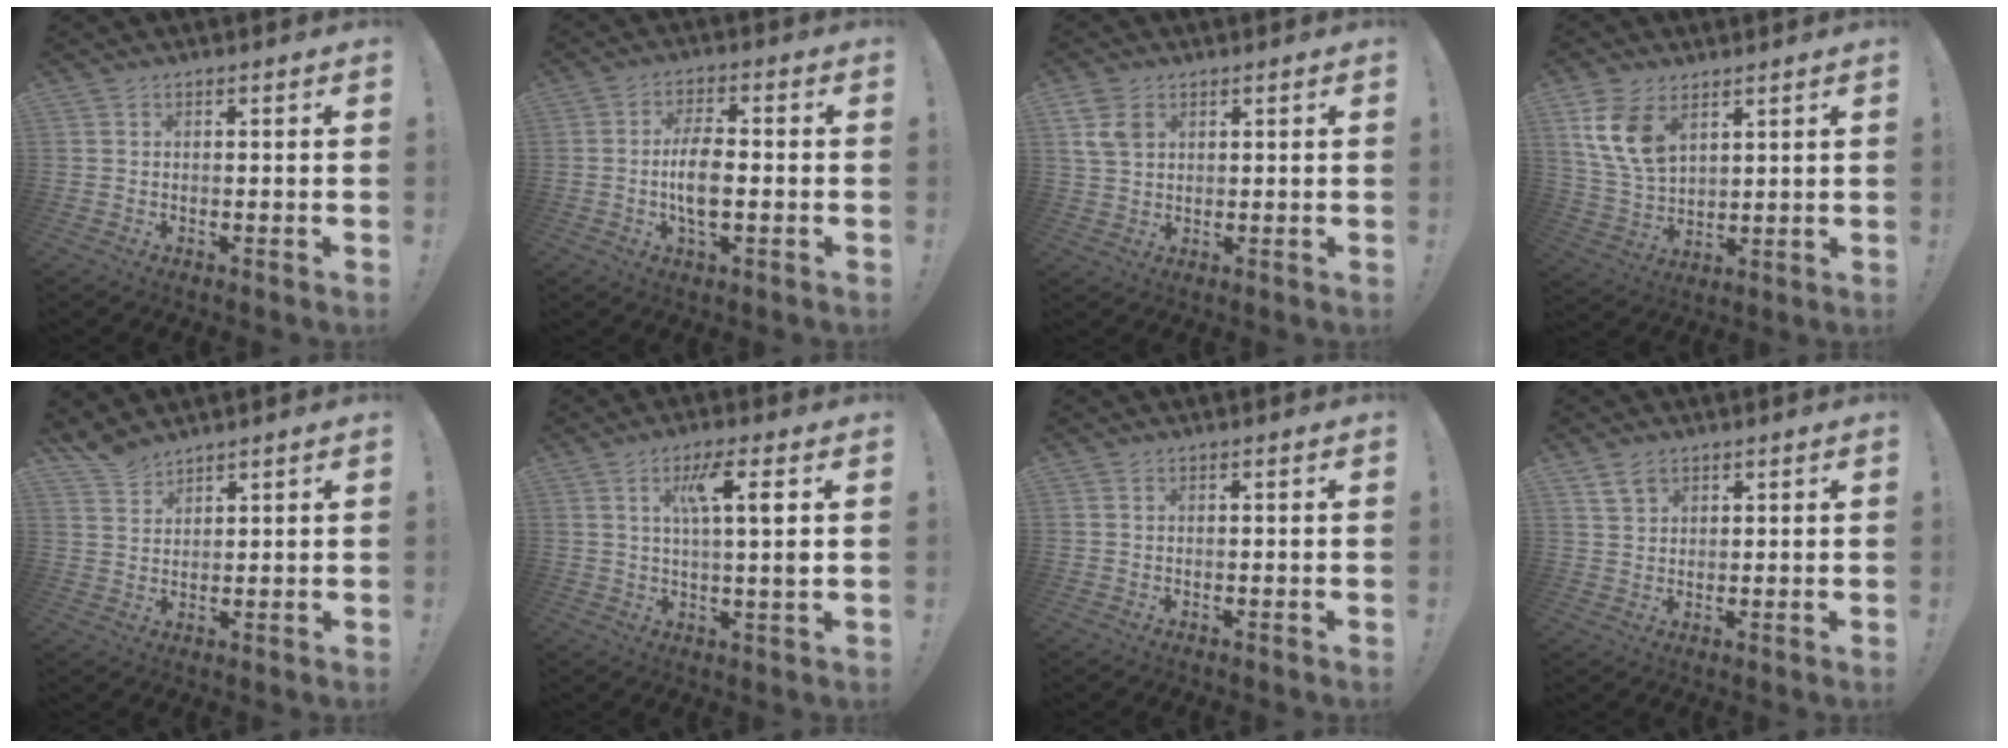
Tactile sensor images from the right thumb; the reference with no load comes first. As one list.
[{"total": 8.5, "force": [-1.3, 3.4, 7.6], "torque": [-0.151, 0.000, -0.027]}, {"total": 5.9, "force": [2.4, 4.1, 3.5], "torque": [-0.060, 0.001, 0.050]}, {"total": 11.9, "force": [6.0, 7.5, 7.1], "torque": [-0.144, -0.022, 0.119]}, {"total": 5.2, "force": [4.8, 1.8, 1.2], "torque": [-0.025, -0.027, 0.092]}, {"total": 8.9, "force": [2.6, 0.6, 8.4], "torque": [-0.145, 0.000, 0.035]}, {"total": 0.0}, {"total": 4.8, "force": [3.1, 3.1, 1.8], "torque": [-0.023, -0.010, 0.057]}]